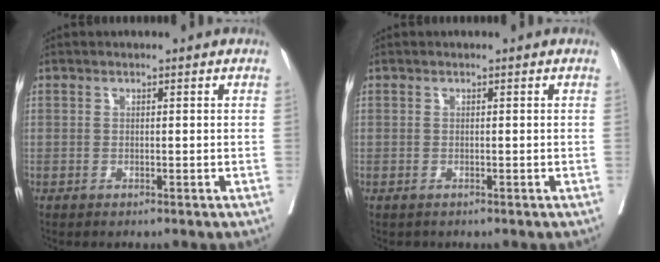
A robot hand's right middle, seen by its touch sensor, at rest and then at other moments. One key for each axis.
{"total": 0.0}